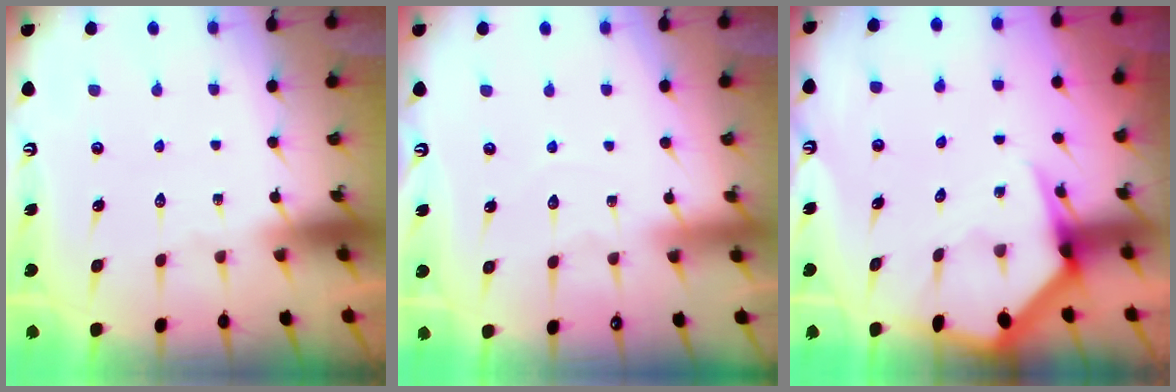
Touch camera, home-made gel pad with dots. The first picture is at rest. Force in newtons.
{"total": 3.0, "press": 2.9, "slide": 0.3}
{"total": 5.1, "press": 5.1, "slide": 0.6}